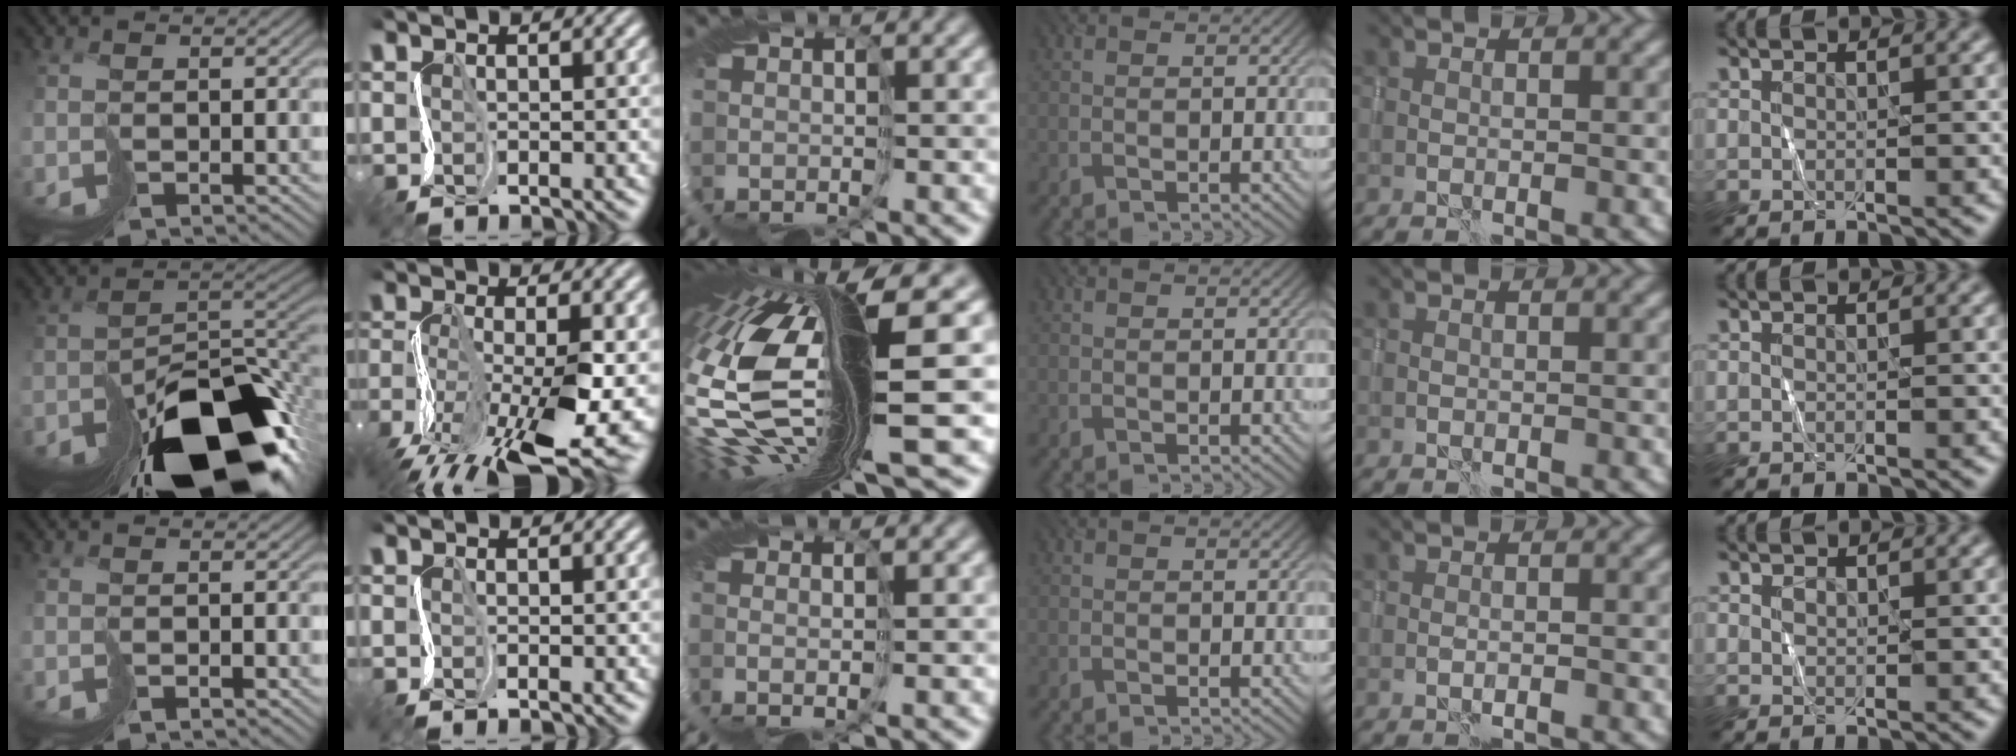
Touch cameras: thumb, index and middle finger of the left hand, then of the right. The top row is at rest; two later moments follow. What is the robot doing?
{"motion": "cut", "object": "paper bag"}